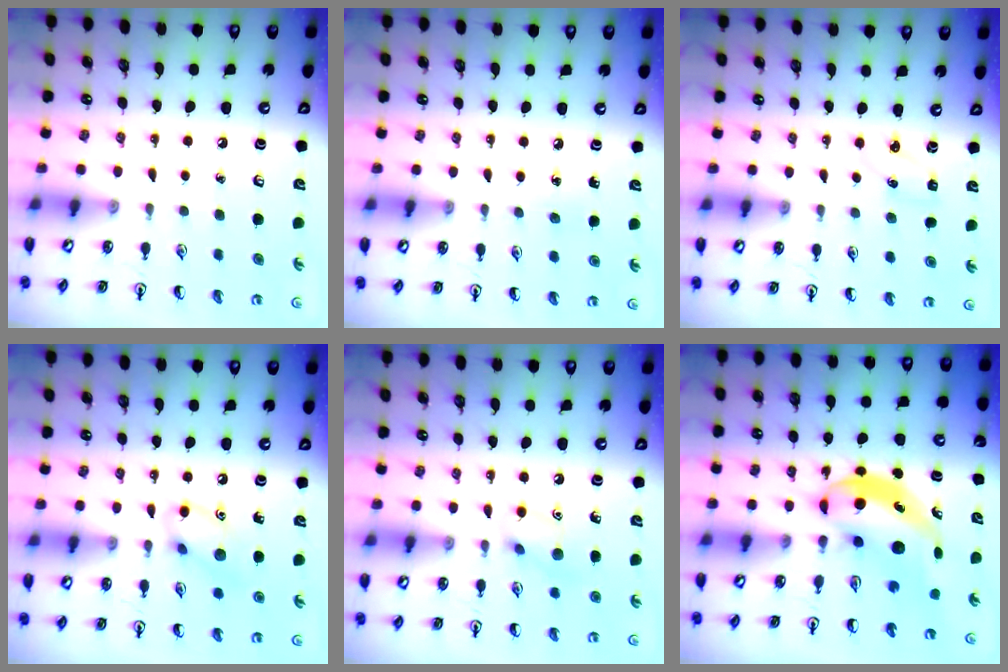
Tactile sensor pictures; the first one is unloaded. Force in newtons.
{"total": 4.0, "press": 3.8, "slide": 1.2}
{"total": 2.5, "press": 2.4, "slide": 0.8}
{"total": 10.1, "press": 10.1, "slide": 1.0}
{"total": 9.2, "press": 9.2, "slide": 1.2}
{"total": 6.2, "press": 6.0, "slide": 1.7}